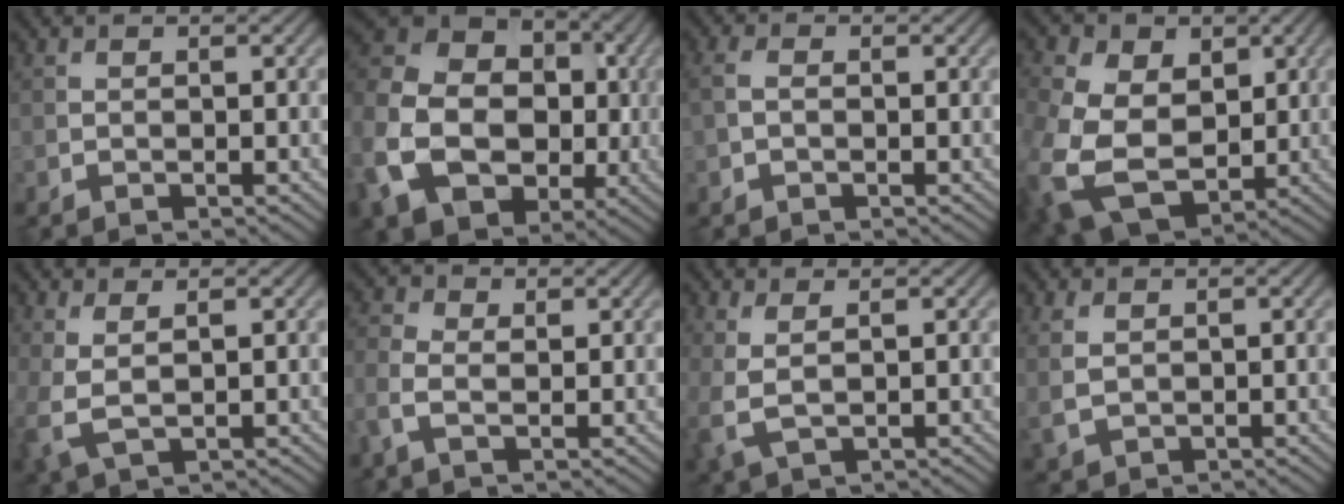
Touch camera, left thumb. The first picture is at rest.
{"total": 16.3, "force": [-3.3, 12.5, 9.9], "torque": [-0.256, -0.024, -0.060]}
{"total": 2.2, "force": [-0.1, 1.5, 1.6], "torque": [-0.045, 0.006, -0.002]}
{"total": 14.3, "force": [-0.9, 10.8, 9.4], "torque": [-0.248, -0.033, 0.014]}
{"total": 4.1, "force": [0.6, 2.2, 3.4], "torque": [-0.100, -0.005, 0.013]}
{"total": 3.6, "force": [-0.2, 2.2, 2.8], "torque": [-0.079, 0.005, -0.012]}
{"total": 3.7, "force": [0.7, 1.9, 3.1], "torque": [-0.093, -0.004, 0.015]}
{"total": 3.1, "force": [0.9, 2.2, 1.9], "torque": [-0.059, -0.001, 0.023]}